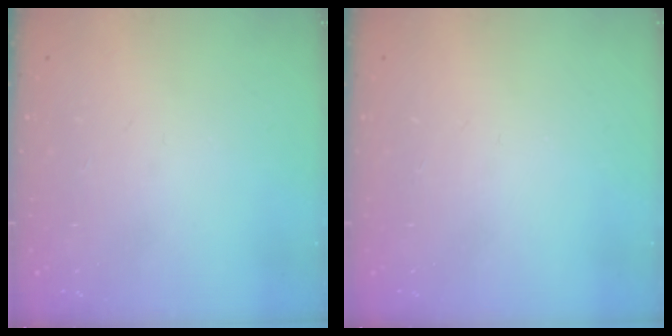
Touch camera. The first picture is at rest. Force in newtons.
{"total": 0.0}